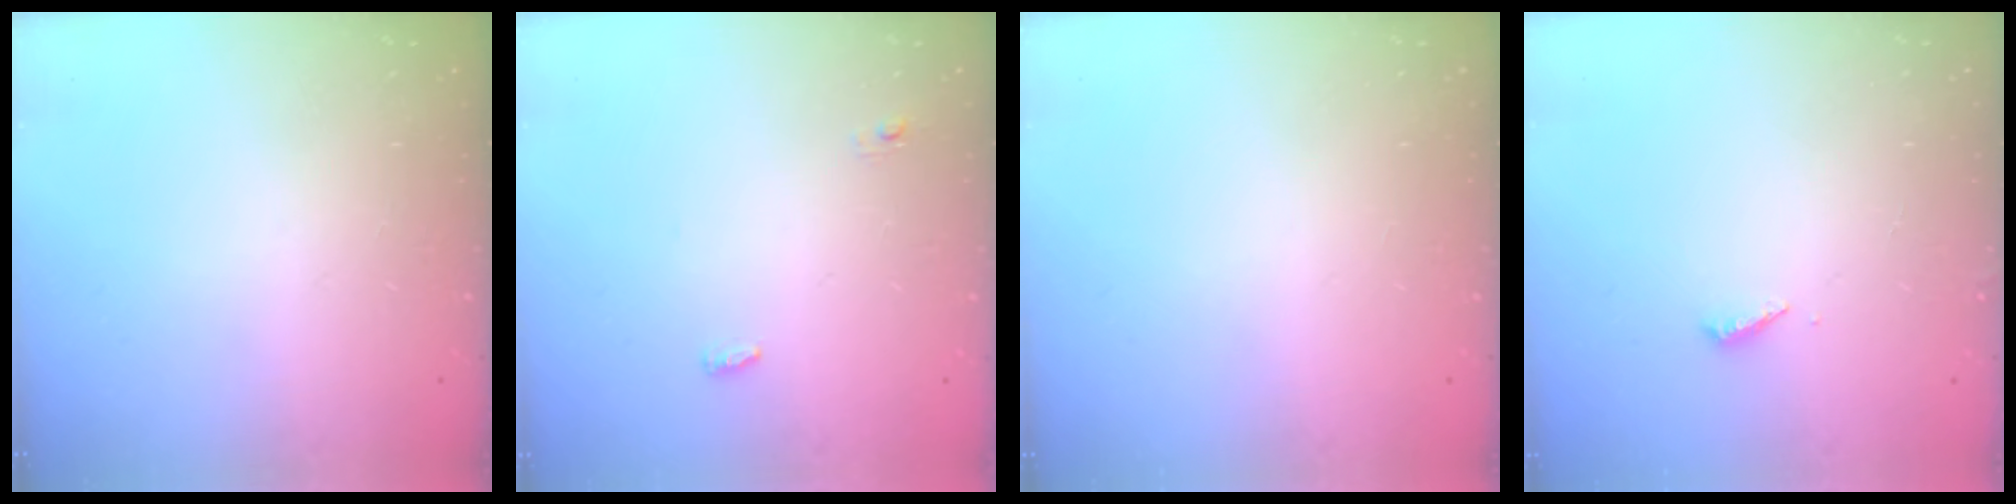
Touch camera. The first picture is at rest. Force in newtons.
{"total": 3.5, "press": 3.4, "slide": 0.9}
{"total": 1.1, "press": 0.8, "slide": 0.7}
{"total": 2.0, "press": 2.0, "slide": 0.2}